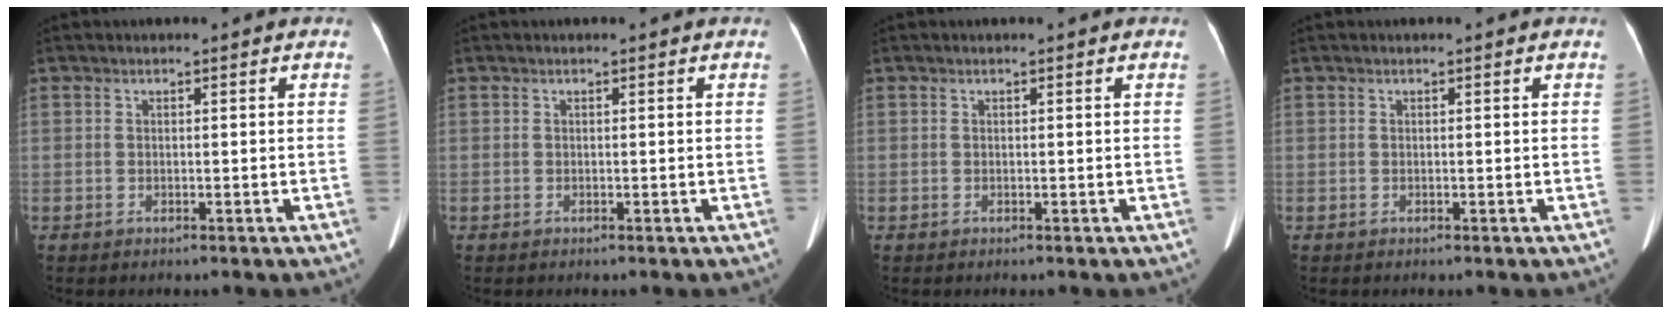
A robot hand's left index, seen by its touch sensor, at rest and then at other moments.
{"total": 0.0}
{"total": 0.0}
{"total": 0.0}